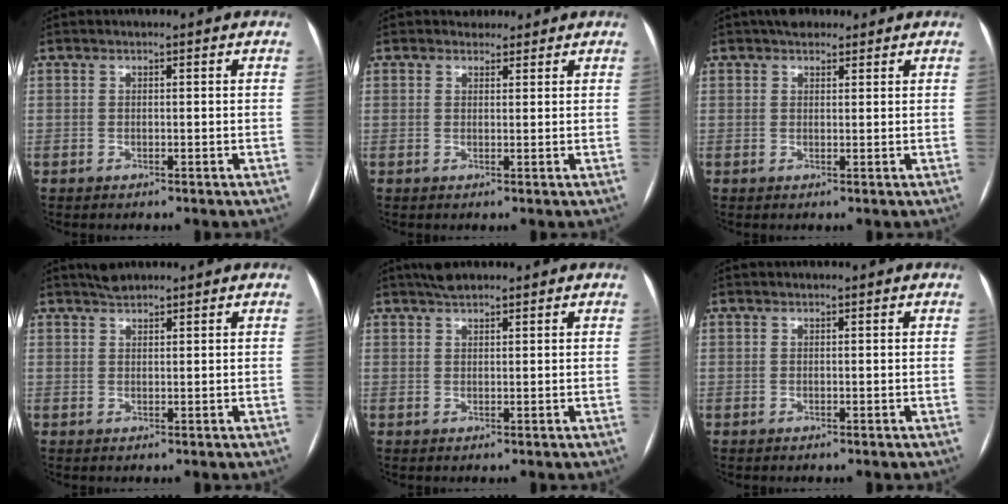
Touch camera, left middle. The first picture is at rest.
{"total": 2.0, "force": [1.7, 1.1, -0.1], "torque": [0.003, 0.006, 0.021]}
{"total": 3.8, "force": [3.0, 1.9, 1.5], "torque": [-0.021, 0.021, 0.046]}
{"total": 2.0, "force": [1.9, 0.5, 0.6], "torque": [-0.014, 0.009, 0.035]}
{"total": 2.6, "force": [2.2, 0.7, 1.2], "torque": [-0.022, 0.014, 0.040]}
{"total": 0.0}